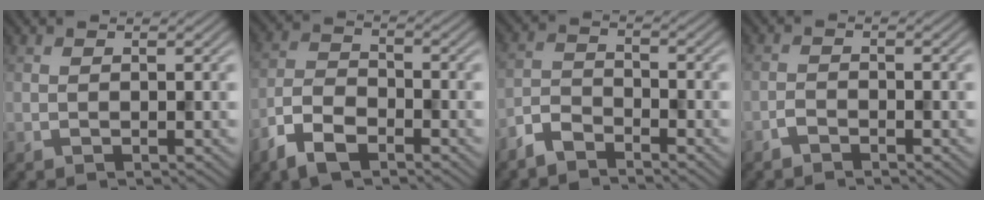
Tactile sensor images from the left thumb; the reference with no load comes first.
{"total": 6.8, "force": [-4.5, 3.2, 3.9], "torque": [-0.084, -0.006, -0.102]}
{"total": 3.9, "force": [-3.3, 1.4, 1.5], "torque": [-0.034, -0.002, -0.082]}
{"total": 1.3, "force": [-1.2, 0.4, 0.5], "torque": [-0.010, 0.002, -0.028]}